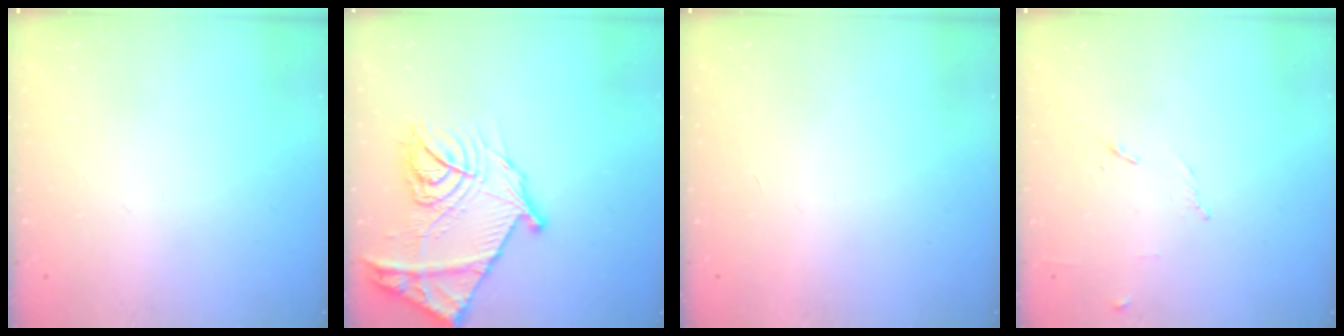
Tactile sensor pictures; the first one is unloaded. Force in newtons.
{"total": 22.2, "press": 22.1, "slide": 2.4}
{"total": 1.7, "press": 1.7, "slide": 0.1}
{"total": 5.9, "press": 5.8, "slide": 1.1}